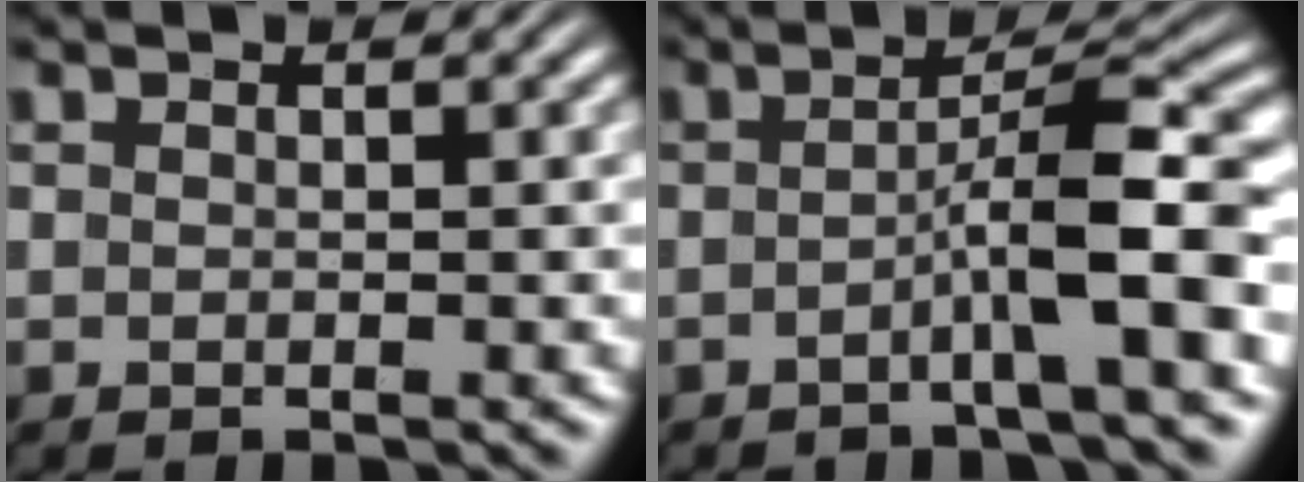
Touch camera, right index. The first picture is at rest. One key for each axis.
{"total": 5.4, "fx": -1.7, "fy": 0.1, "fz": 5.1, "tx": -0.075, "ty": 0.010, "tz": -0.030}